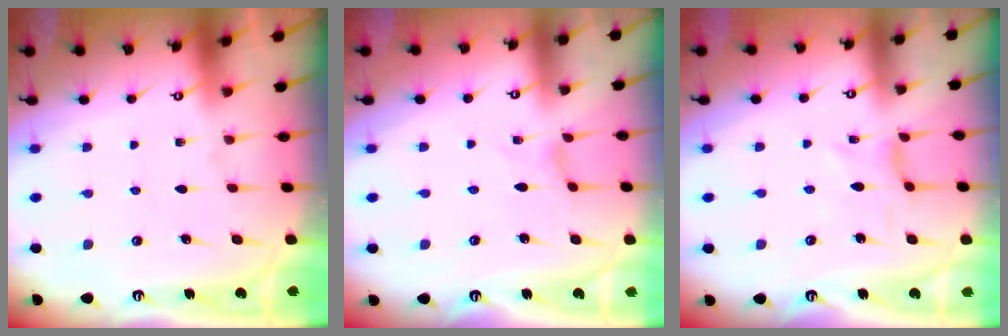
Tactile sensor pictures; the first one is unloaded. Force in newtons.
{"total": 0.0}
{"total": 0.0}